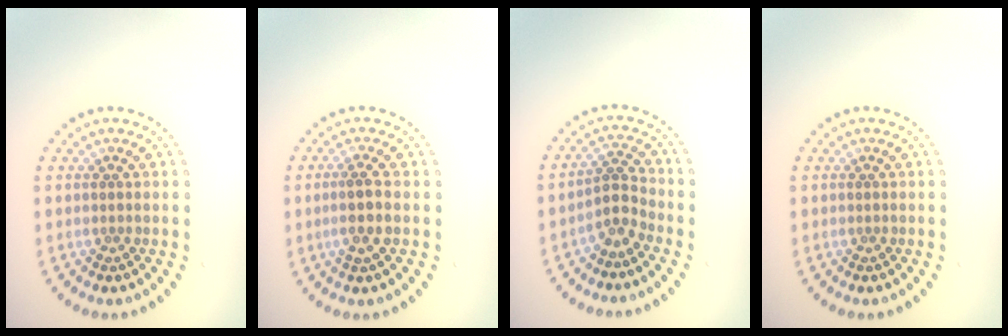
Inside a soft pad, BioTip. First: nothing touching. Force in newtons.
{"total": 2.2, "press": 2.0, "slide": 1.0}
{"total": 2.4, "press": 1.7, "slide": 1.7}
{"total": 0.0}